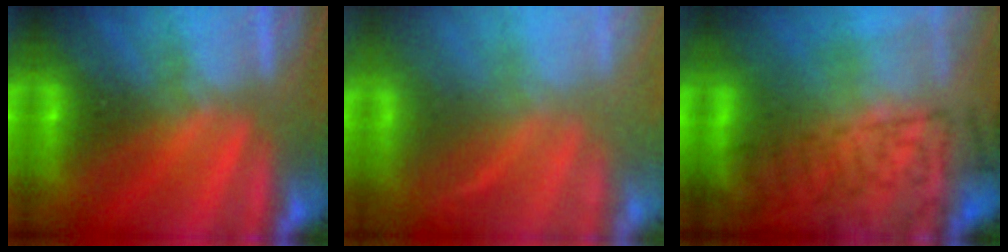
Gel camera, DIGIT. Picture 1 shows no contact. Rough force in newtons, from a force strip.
{"total": 7.4}
{"total": 7.0}